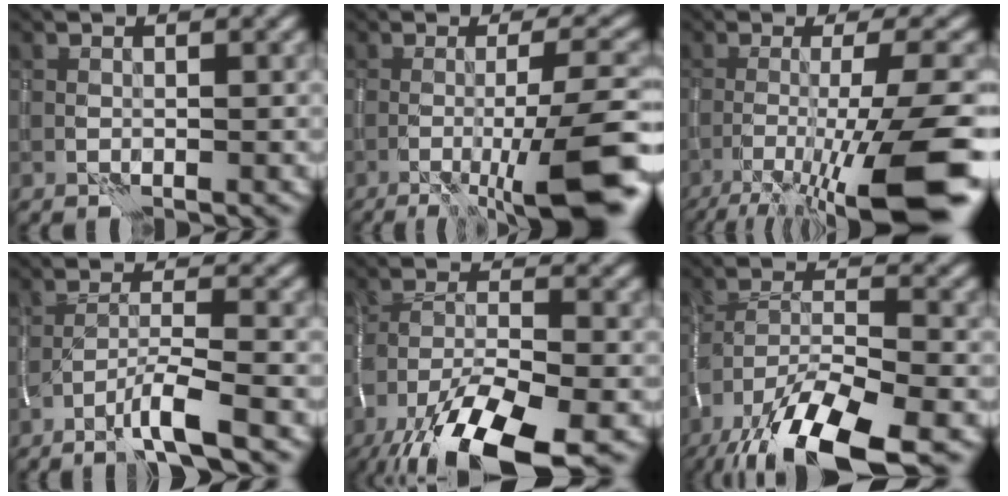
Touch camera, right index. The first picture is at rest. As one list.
[{"total": 8.5, "force": [-2.8, 1.3, 7.9], "torque": [-0.099, 0.009, -0.045]}, {"total": 11.4, "force": [-5.4, 1.6, 9.9], "torque": [-0.133, 0.003, -0.087]}, {"total": 3.0, "force": [-1.9, -0.1, 2.3], "torque": [-0.039, 0.012, -0.045]}, {"total": 12.3, "force": [-7.7, 3.8, 8.8], "torque": [-0.179, -0.013, -0.139]}, {"total": 12.6, "force": [-8.6, 3.6, 8.4], "torque": [-0.170, -0.009, -0.153]}]